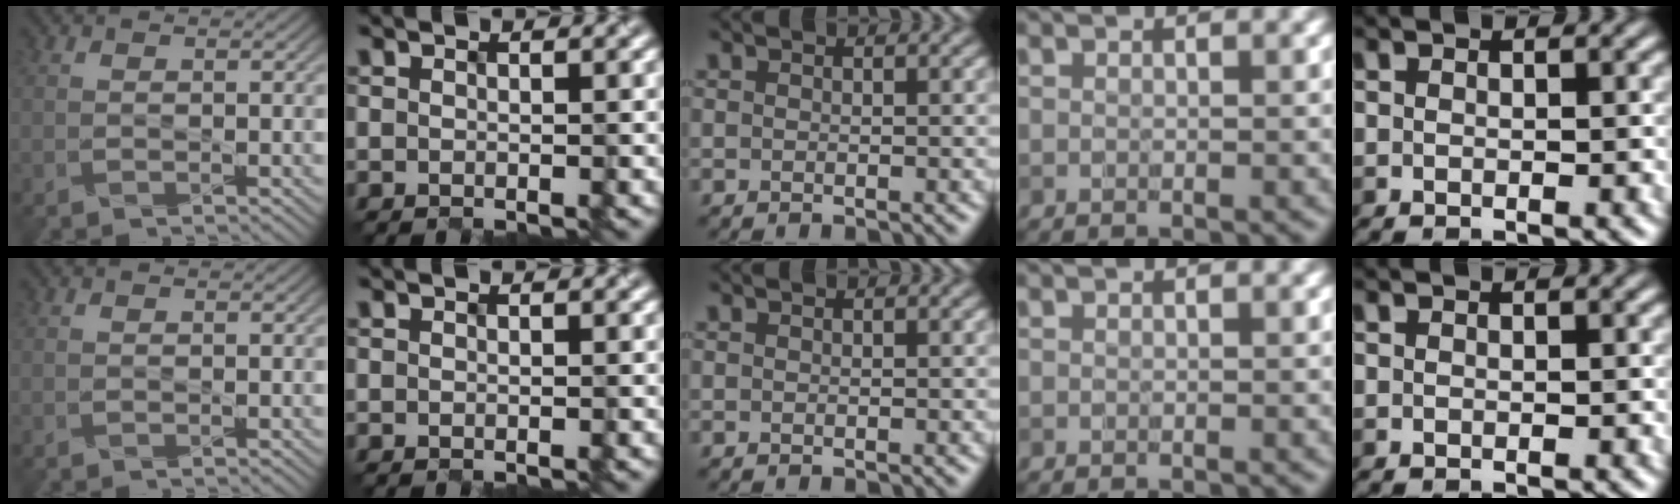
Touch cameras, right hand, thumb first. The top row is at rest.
{}